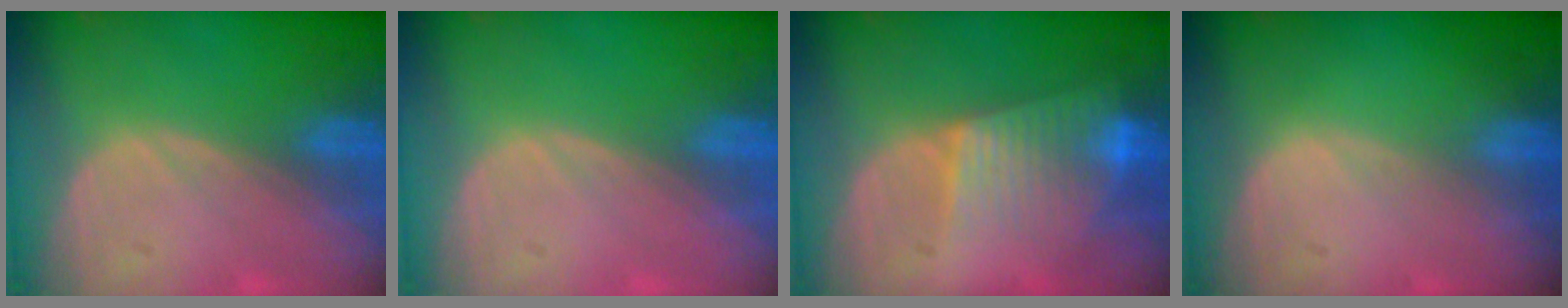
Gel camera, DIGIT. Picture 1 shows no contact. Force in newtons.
{"total": 0.0}
{"total": 7.9, "press": 6.8, "slide": 4.0}
{"total": 0.0}